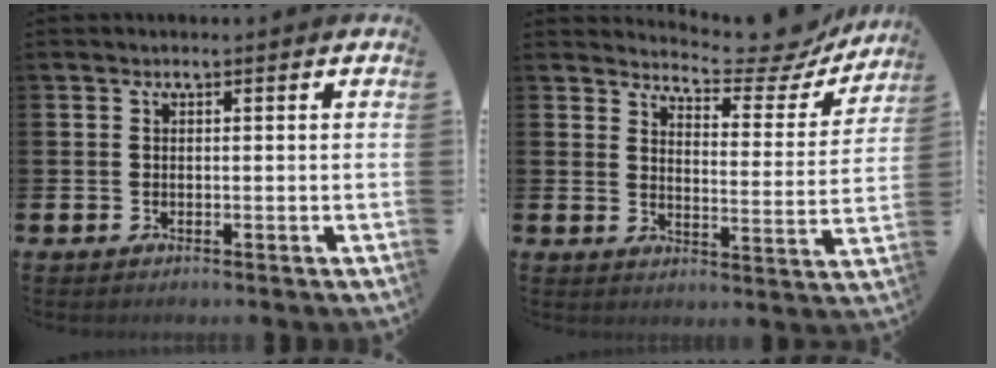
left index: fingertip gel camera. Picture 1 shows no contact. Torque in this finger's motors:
{"motor_torque": [1.00, -1.14, 0.12, 0.01]}